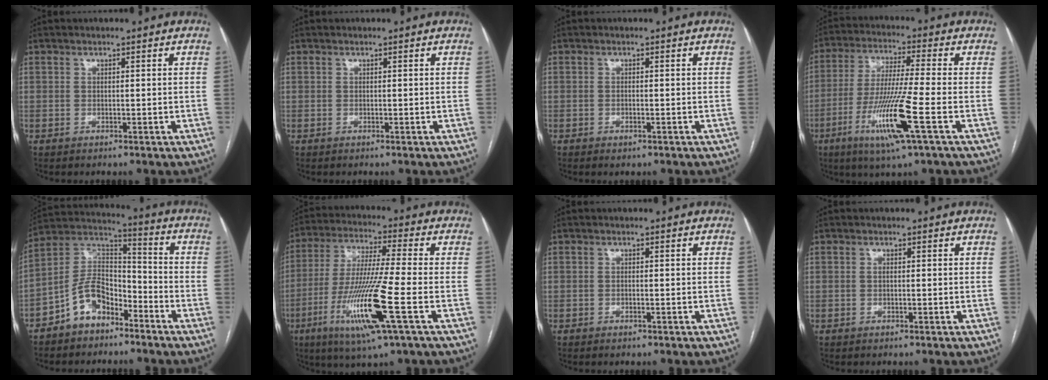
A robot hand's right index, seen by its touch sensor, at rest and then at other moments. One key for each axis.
{"total": 0.0}
{"total": 0.9, "fx": -0.5, "fy": 0.3, "fz": 0.6, "tx": -0.008, "ty": -0.003, "tz": -0.006}
{"total": 12.5, "fx": -4.7, "fy": -0.8, "fz": 11.6, "tx": -0.232, "ty": -0.023, "tz": -0.090}
{"total": 9.9, "fx": -6.0, "fy": 5.7, "fz": 5.5, "tx": -0.115, "ty": 0.029, "tz": -0.118}
{"total": 15.1, "fx": -5.4, "fy": -0.5, "fz": 14.1, "tx": -0.290, "ty": -0.025, "tz": -0.102}
{"total": 0.6, "fx": -0.5, "fy": 0.2, "fz": 0.3, "tx": -0.006, "ty": -0.002, "tz": -0.007}
{"total": 0.0}